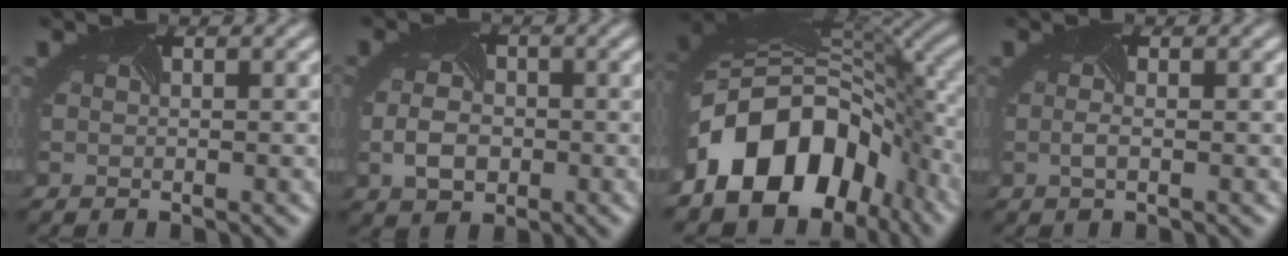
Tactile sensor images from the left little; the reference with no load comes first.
{"total": 3.3, "force": [-1.1, 2.3, 2.0], "torque": [-0.049, -0.004, -0.013]}
{"total": 13.0, "force": [-5.6, 8.8, 7.8], "torque": [-0.154, -0.003, -0.097]}
{"total": 1.0, "force": [-0.6, 0.1, 0.7], "torque": [-0.019, 0.000, -0.008]}